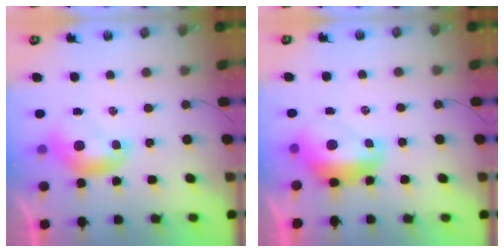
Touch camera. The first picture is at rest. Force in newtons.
{"total": 3.4, "press": 3.3, "slide": 0.8}